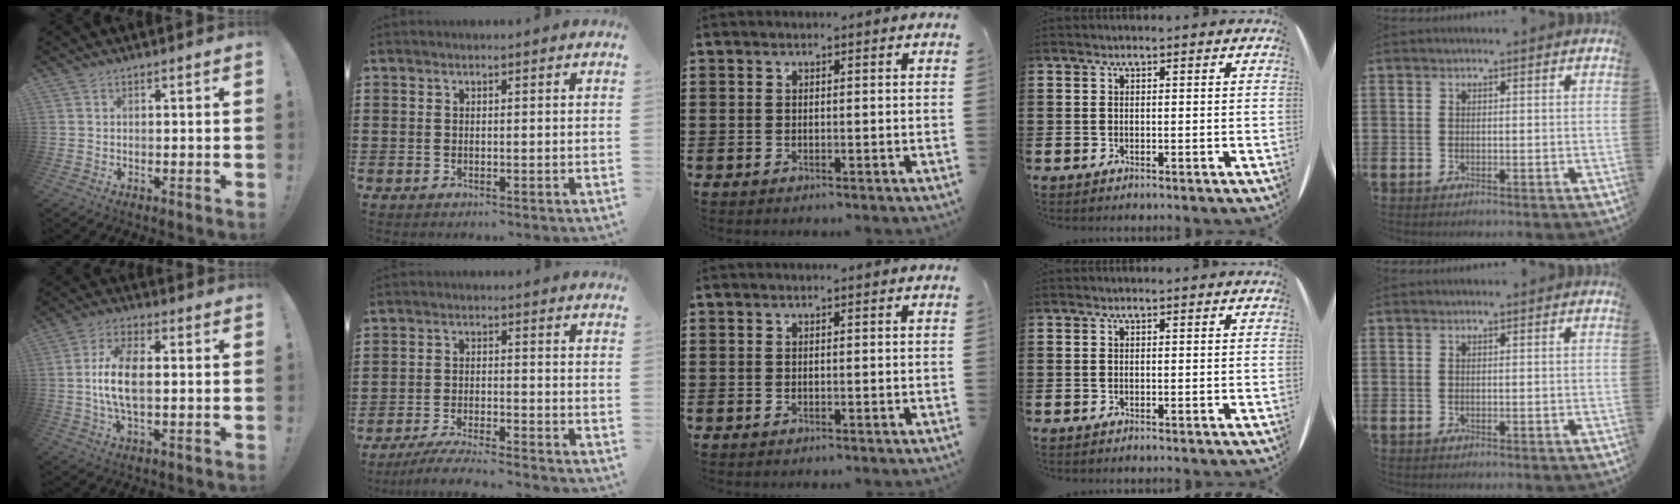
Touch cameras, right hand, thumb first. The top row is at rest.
{"thumb": {"total": 10.6, "force": [-0.1, 5.2, 9.2], "torque": [-0.179, -0.002, -0.005]}, "index": {"total": 4.8, "force": [-4.5, -0.1, 1.5], "torque": [-0.039, -0.011, -0.092]}}